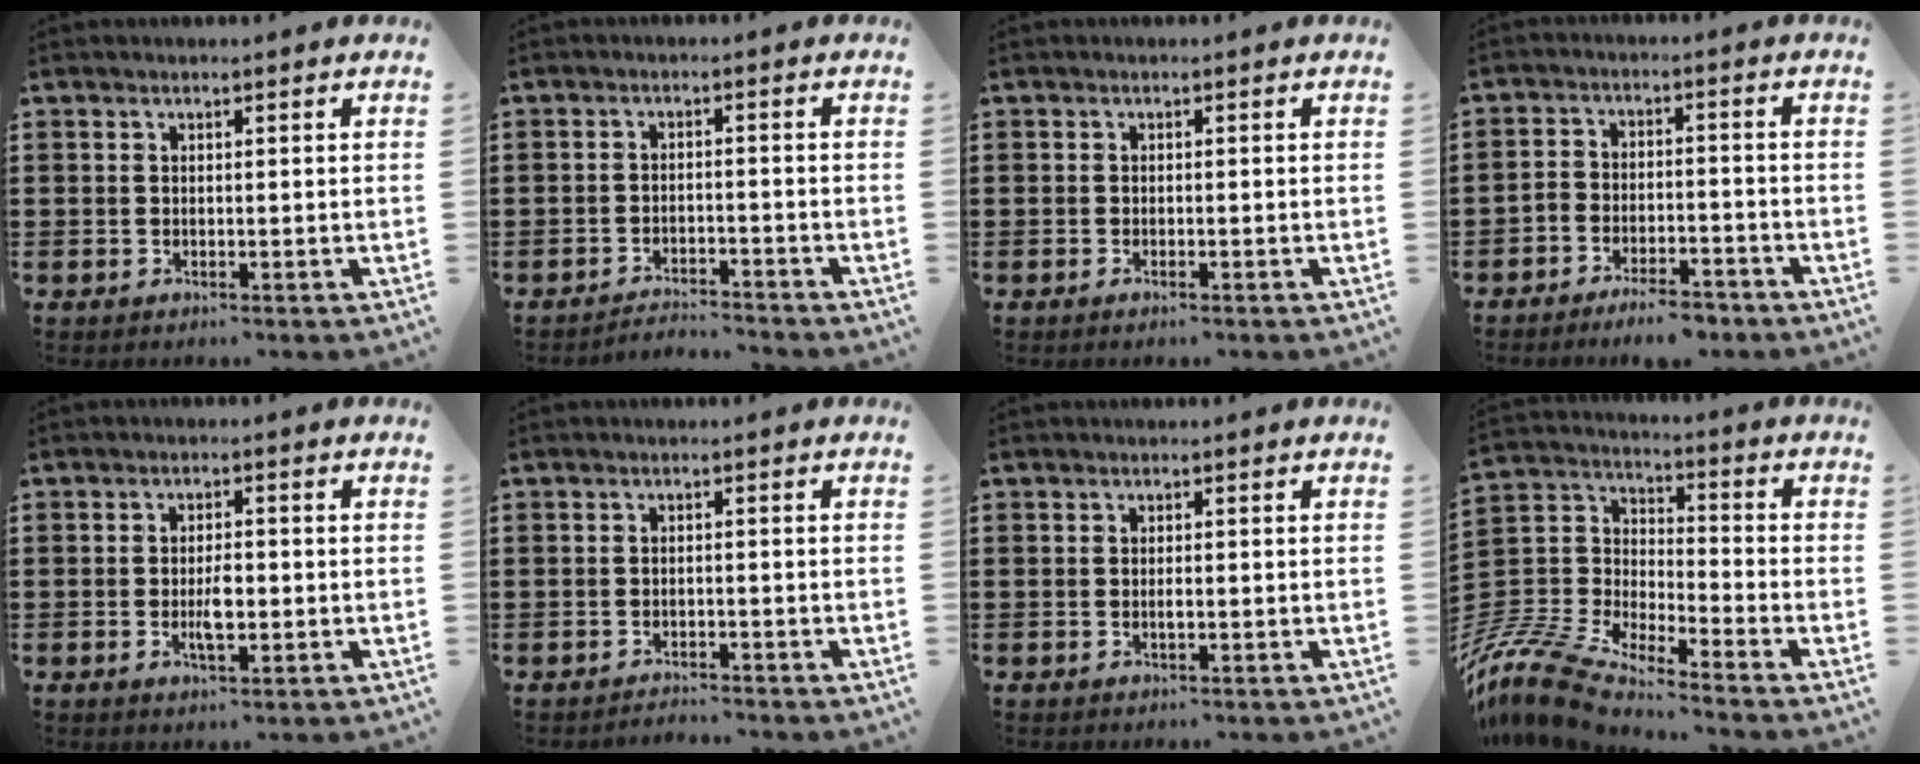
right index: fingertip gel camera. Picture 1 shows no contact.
{"total": 2.7, "force": [-2.7, 0.1, 0.0], "torque": [-0.008, 0.001, -0.057]}
{"total": 0.5, "force": [-0.4, 0.1, 0.4], "torque": [-0.009, -0.002, -0.007]}
{"total": 5.3, "force": [-4.9, 1.2, 1.4], "torque": [-0.021, 0.011, -0.096]}
{"total": 3.7, "force": [-0.8, 1.4, 3.3], "torque": [-0.067, 0.000, -0.016]}
{"total": 1.4, "force": [-1.4, 0.0, 0.0], "torque": [-0.003, 0.002, -0.030]}
{"total": 0.8, "force": [-0.2, 0.2, 0.8], "torque": [-0.016, -0.003, -0.004]}
{"total": 10.2, "force": [-9.6, 1.3, 3.2], "torque": [-0.113, -0.004, -0.209]}